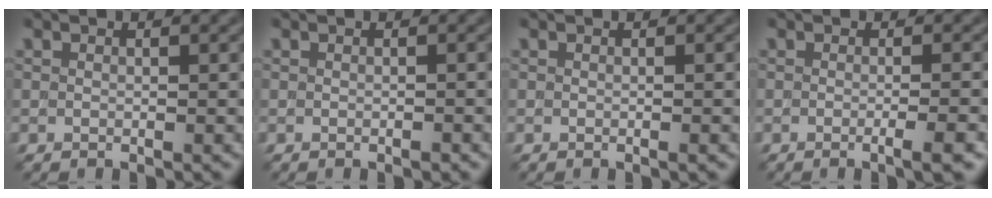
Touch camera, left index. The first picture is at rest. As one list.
[{"total": 0.5, "force": [-0.3, 0.1, 0.4], "torque": [-0.005, 0.001, -0.005]}, {"total": 0.9, "force": [-0.1, 0.3, 0.8], "torque": [-0.004, -0.001, -0.004]}, {"total": 3.1, "force": [-0.8, 0.9, 2.9], "torque": [-0.022, 0.000, -0.014]}]